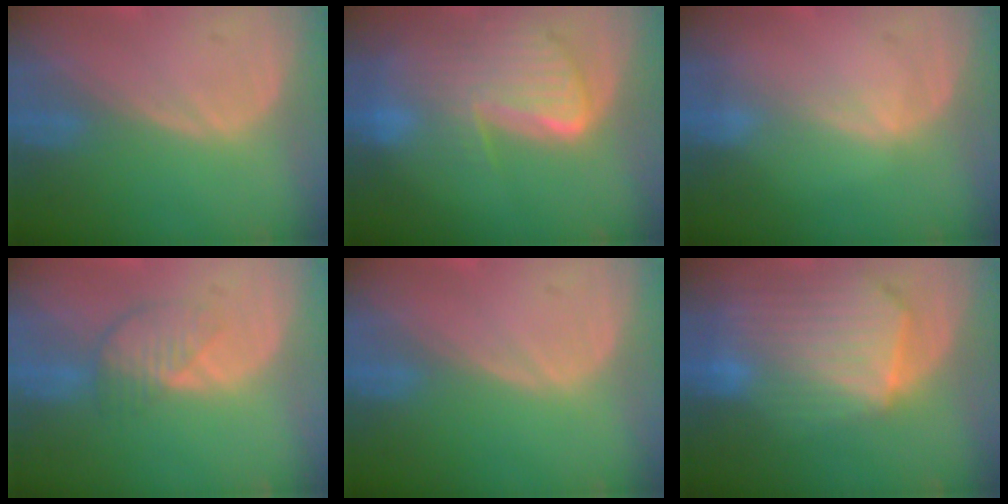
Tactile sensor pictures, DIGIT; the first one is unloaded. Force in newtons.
{"total": 9.9, "press": 8.5, "slide": 5.1}
{"total": 0.9, "press": 0.8, "slide": 0.2}
{"total": 3.9, "press": 3.6, "slide": 1.6}
{"total": 0.0}
{"total": 10.6, "press": 9.3, "slide": 5.2}